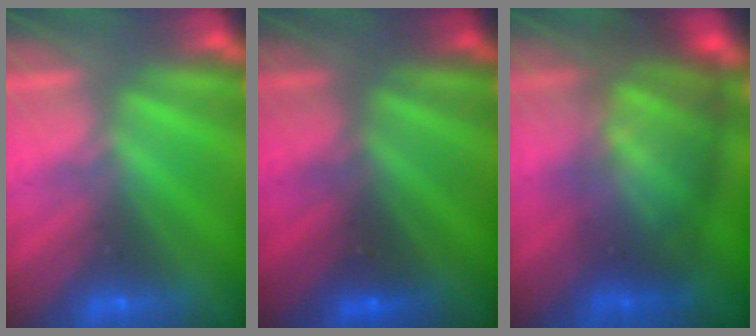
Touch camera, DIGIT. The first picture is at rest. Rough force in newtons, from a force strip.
{"total": 1.8}
{"total": 10.7}